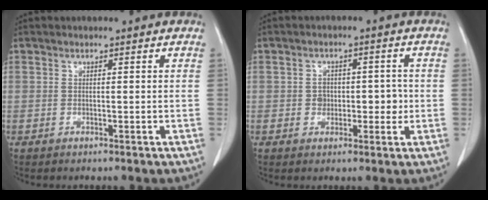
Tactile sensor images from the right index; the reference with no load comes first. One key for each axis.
{"total": 4.3, "fx": -0.4, "fy": 3.2, "fz": 2.9, "tx": -0.030, "ty": 0.016, "tz": -0.002}